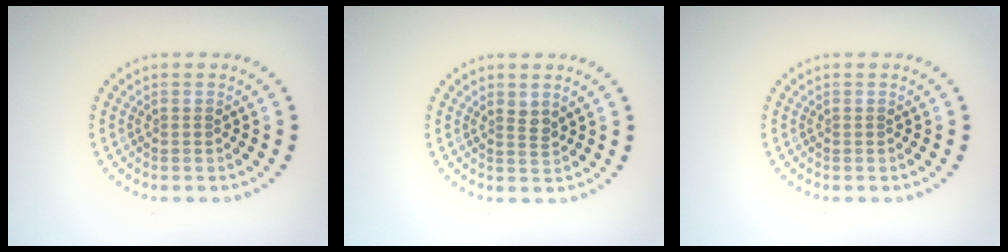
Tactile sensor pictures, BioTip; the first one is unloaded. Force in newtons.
{"total": 1.2, "press": 0.9, "slide": 0.8}
{"total": 0.0}